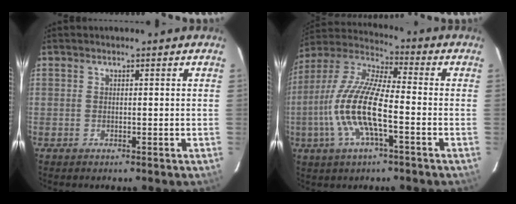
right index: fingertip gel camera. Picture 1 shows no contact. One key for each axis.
{"total": 15.2, "fx": -4.1, "fy": 4.1, "fz": 14.1, "tx": -0.292, "ty": -0.003, "tz": -0.087}